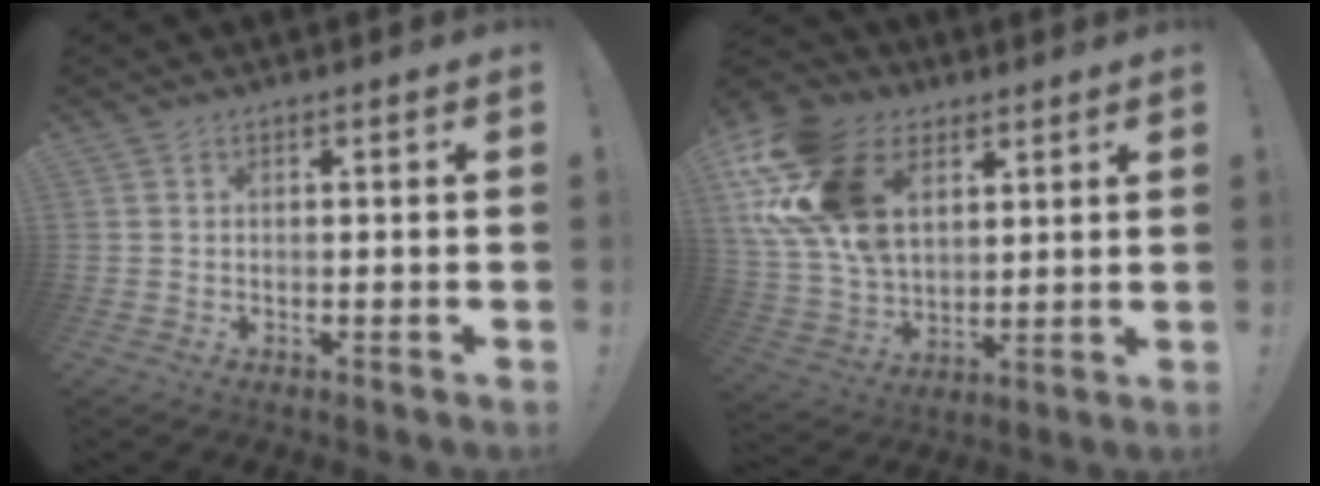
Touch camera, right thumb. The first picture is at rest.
{"total": 23.0, "force": [8.8, 15.9, 14.1], "torque": [-0.282, -0.031, 0.170]}